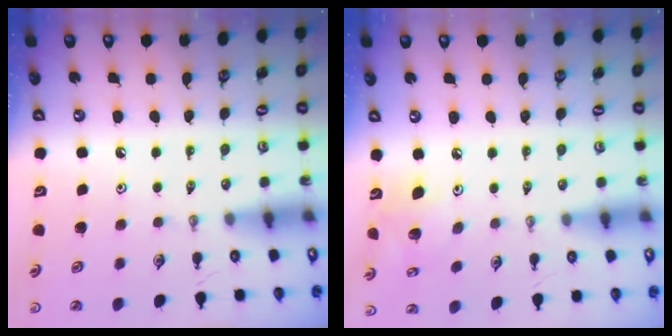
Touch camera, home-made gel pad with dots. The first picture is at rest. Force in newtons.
{"total": 8.6, "press": 8.4, "slide": 1.7}